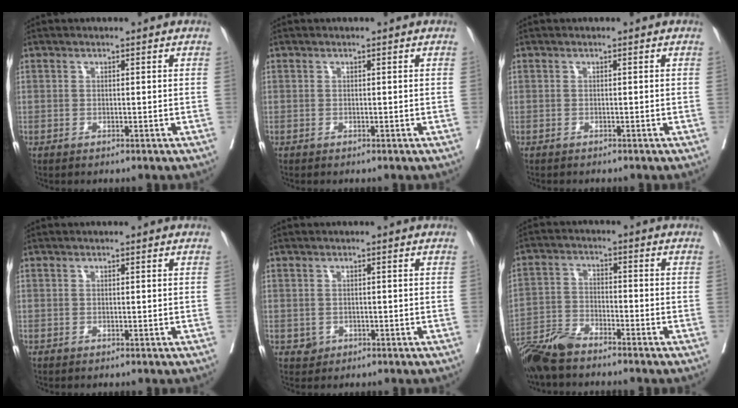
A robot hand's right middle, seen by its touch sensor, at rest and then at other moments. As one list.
[{"total": 0.0}, {"total": 0.7, "force": [-0.7, 0.1, 0.2], "torque": [-0.010, -0.003, -0.012]}, {"total": 0.0}, {"total": 1.3, "force": [-0.4, 1.1, 0.3], "torque": [0.000, 0.004, -0.003]}, {"total": 6.8, "force": [-6.1, 1.1, 2.8], "torque": [-0.057, -0.018, -0.119]}]